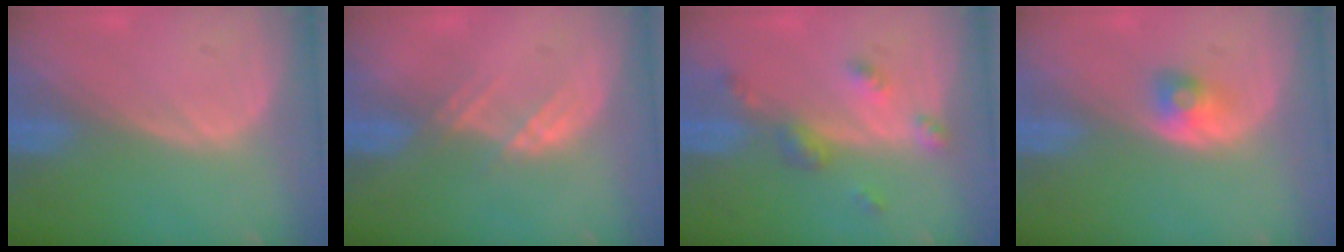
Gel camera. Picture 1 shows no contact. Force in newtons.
{"total": 2.6, "press": 2.5, "slide": 0.7}
{"total": 4.8, "press": 4.3, "slide": 2.3}
{"total": 2.5, "press": 2.3, "slide": 0.9}